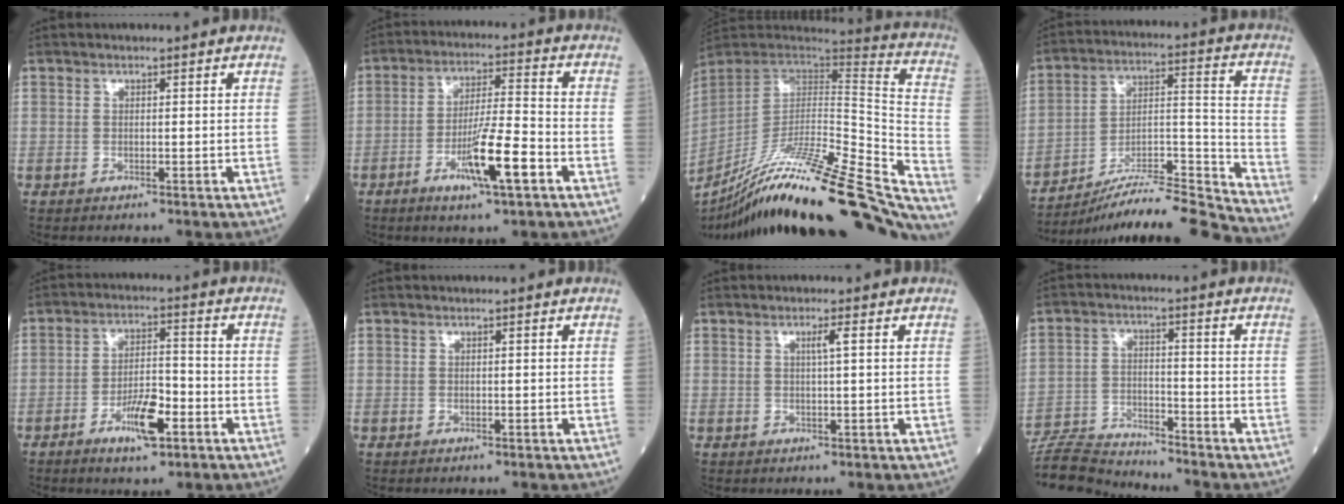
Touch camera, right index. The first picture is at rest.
{"total": 10.1, "force": [-4.3, 0.7, 9.1], "torque": [-0.165, -0.009, -0.076]}
{"total": 39.0, "force": [-32.2, 1.9, 22.1], "torque": [-0.264, -0.073, -0.480]}
{"total": 17.7, "force": [-16.6, -1.3, 5.9], "torque": [-0.098, 0.025, -0.278]}
{"total": 7.4, "force": [-3.6, 2.0, 6.2], "torque": [-0.116, 0.002, -0.062]}
{"total": 0.6, "force": [-0.6, 0.0, 0.2], "torque": [-0.005, -0.001, -0.010]}
{"total": 1.6, "force": [0.4, -0.3, 1.5], "torque": [-0.026, -0.001, 0.007]}
{"total": 10.3, "force": [-10.2, 0.0, 1.0], "torque": [-0.019, 0.001, -0.188]}